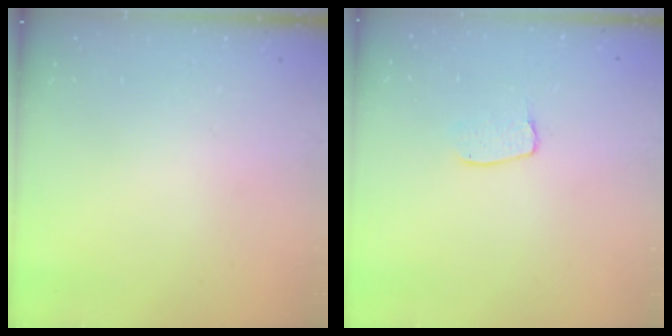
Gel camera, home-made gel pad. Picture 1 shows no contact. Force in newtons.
{"total": 4.8, "press": 4.8, "slide": 0.3}